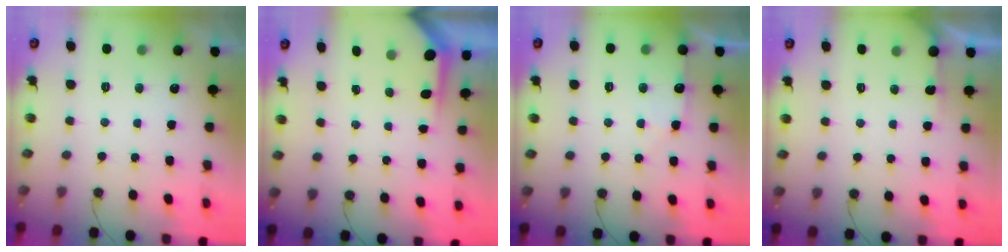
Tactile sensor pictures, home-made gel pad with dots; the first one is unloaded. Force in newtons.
{"total": 3.6, "press": 3.6, "slide": 0.4}
{"total": 7.9, "press": 7.9, "slide": 0.9}
{"total": 2.9, "press": 2.9, "slide": 0.4}